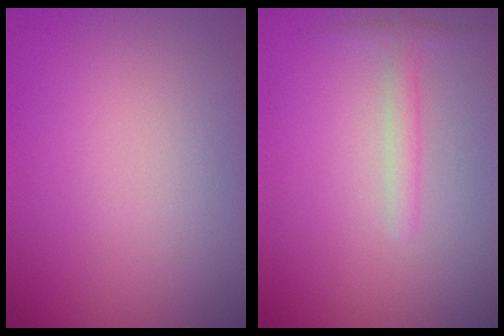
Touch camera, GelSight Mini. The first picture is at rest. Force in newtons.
{"total": 1.5, "press": 1.5, "slide": 0.0}